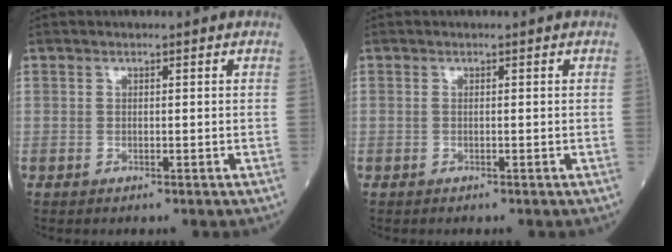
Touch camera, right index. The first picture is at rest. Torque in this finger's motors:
{"motor_torque": [0.11, -0.07, -0.03, -0.01]}